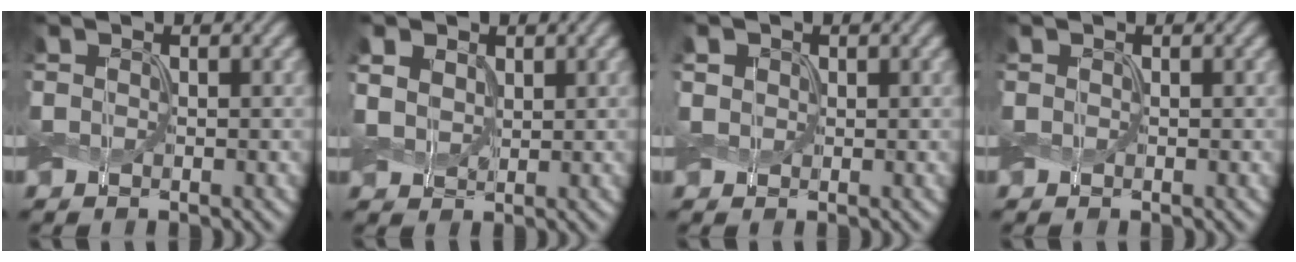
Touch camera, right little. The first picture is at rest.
{"total": 3.1, "force": [0.9, 2.4, 1.7], "torque": [-0.051, 0.003, 0.012]}
{"total": 1.3, "force": [0.5, 1.1, 0.5], "torque": [-0.014, -0.003, 0.007]}
{"total": 0.0}